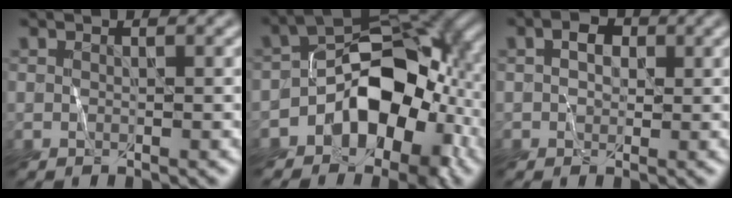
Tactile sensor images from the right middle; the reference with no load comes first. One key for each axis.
{"total": 9.4, "fx": -3.6, "fy": 5.8, "fz": 6.4, "tx": -0.081, "ty": 0.023, "tz": -0.070}
{"total": 1.5, "fx": 0.5, "fy": 1.2, "fz": 0.7, "tx": -0.012, "ty": 0.012, "tz": 0.004}